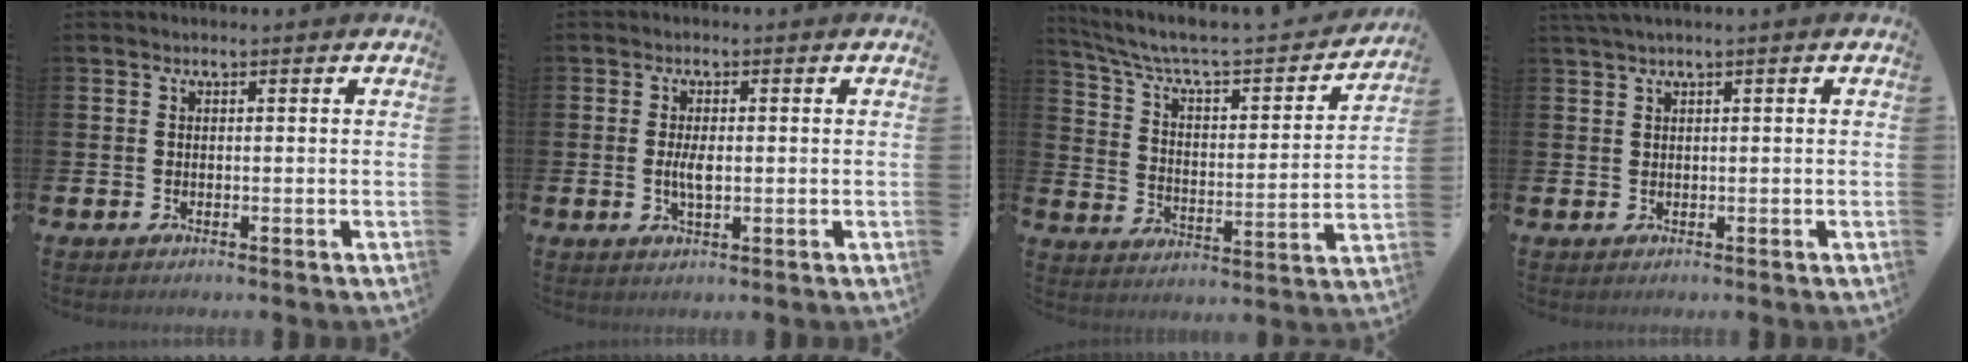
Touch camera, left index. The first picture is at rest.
{"total": 2.9, "force": [-0.1, 1.2, 2.7], "torque": [-0.042, -0.002, -0.005]}
{"total": 7.3, "force": [6.2, 1.8, 3.5], "torque": [-0.101, -0.045, 0.098]}
{"total": 1.3, "force": [0.7, -0.2, 1.0], "torque": [-0.025, 0.003, 0.014]}